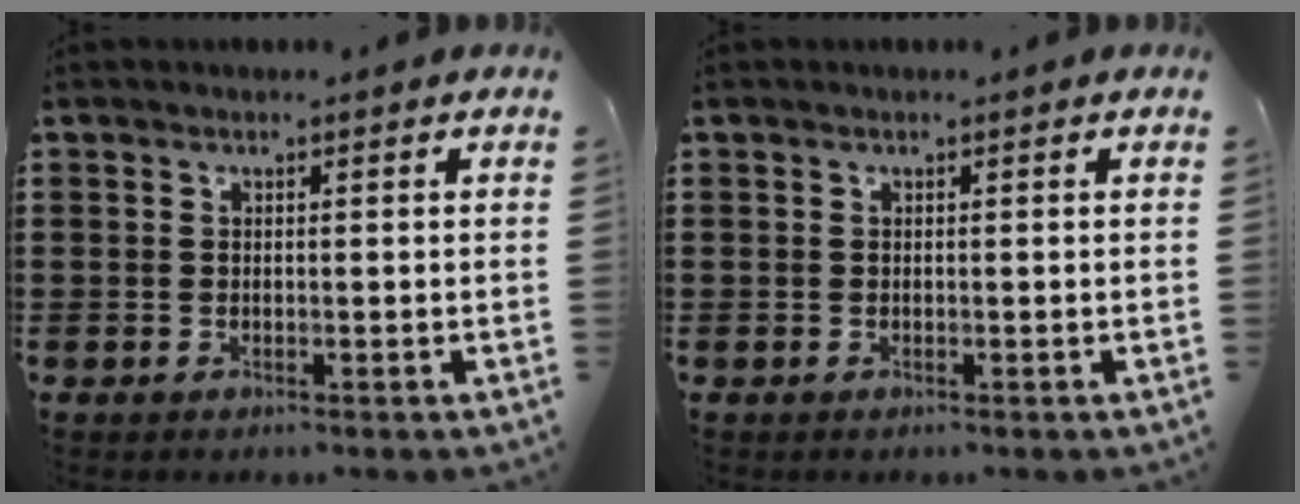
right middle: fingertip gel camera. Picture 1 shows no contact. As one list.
[{"total": 0.0}]